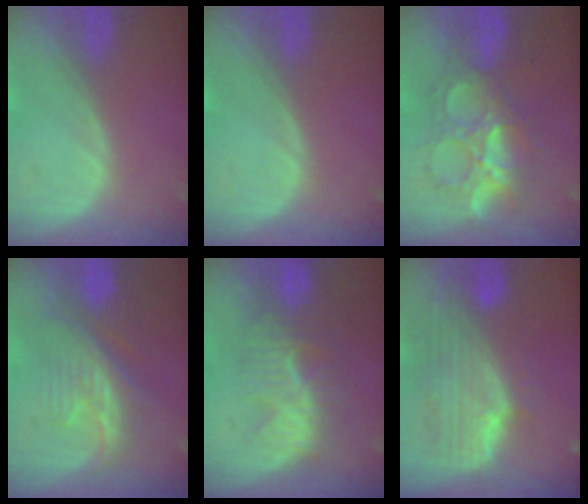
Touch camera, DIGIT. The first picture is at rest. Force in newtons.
{"total": 0.0}
{"total": 9.0, "press": 8.8, "slide": 1.8}
{"total": 8.3, "press": 8.1, "slide": 1.9}
{"total": 9.3, "press": 8.4, "slide": 3.9}
{"total": 9.9, "press": 8.8, "slide": 4.5}